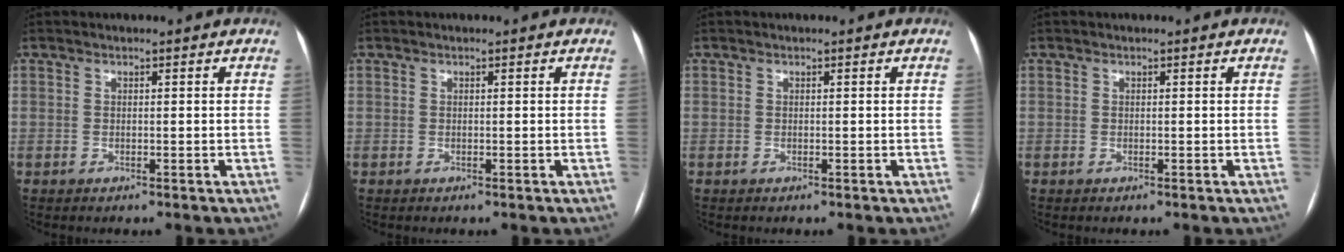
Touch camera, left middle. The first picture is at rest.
{"total": 0.0}
{"total": 0.0}
{"total": 0.0}